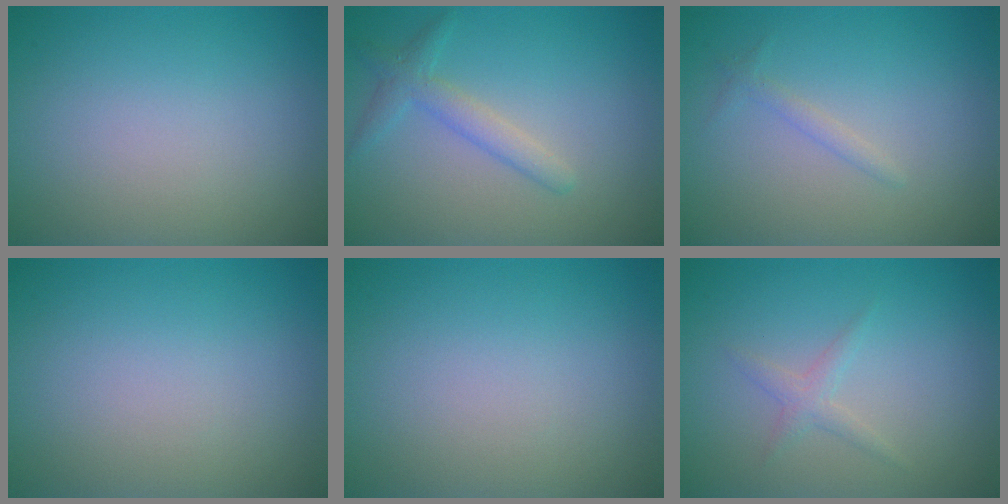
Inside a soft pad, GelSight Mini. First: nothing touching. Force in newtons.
{"total": 2.3, "press": 2.3, "slide": 0.1}
{"total": 1.0, "press": 1.0, "slide": 0.0}
{"total": 0.0}
{"total": 0.0}
{"total": 1.3, "press": 1.3, "slide": 0.0}